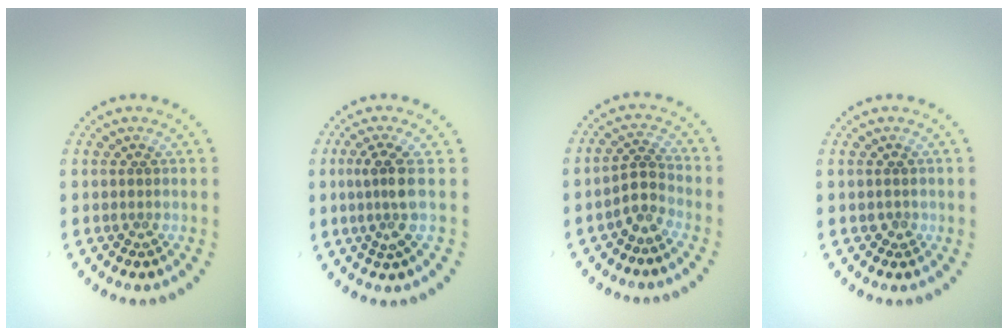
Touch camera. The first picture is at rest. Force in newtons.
{"total": 2.7, "press": 2.2, "slide": 1.6}
{"total": 2.4, "press": 1.8, "slide": 1.6}
{"total": 0.9, "press": 0.8, "slide": 0.2}